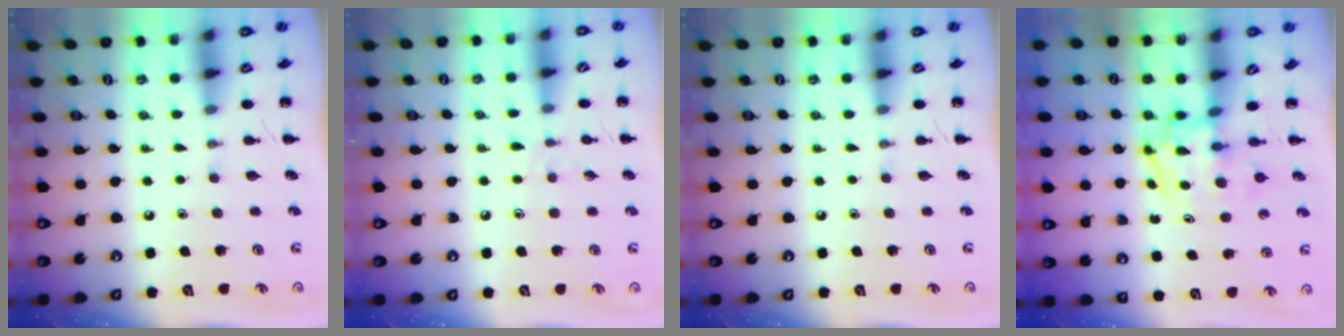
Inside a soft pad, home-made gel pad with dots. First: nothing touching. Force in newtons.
{"total": 4.7, "press": 4.2, "slide": 1.9}
{"total": 0.0}
{"total": 3.6, "press": 3.6, "slide": 0.4}